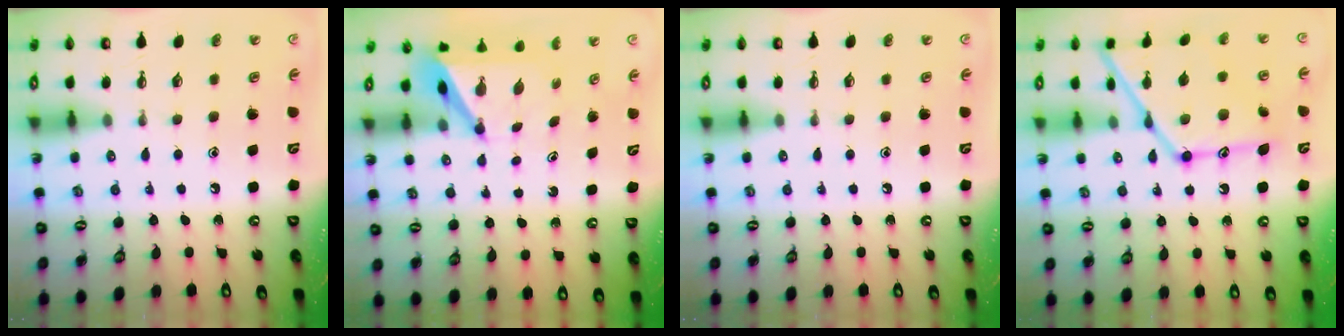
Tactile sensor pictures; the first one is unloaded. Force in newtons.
{"total": 5.5, "press": 5.5, "slide": 0.5}
{"total": 0.0}
{"total": 18.2, "press": 18.1, "slide": 1.1}